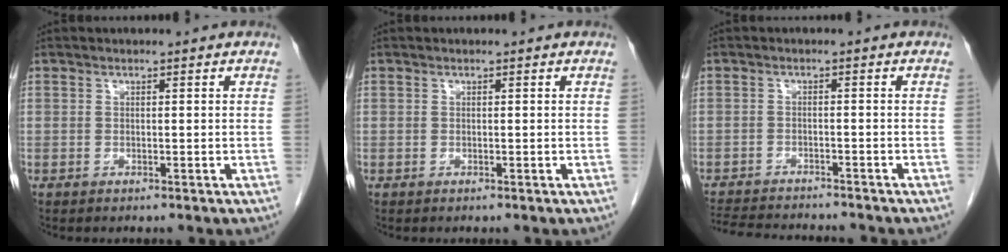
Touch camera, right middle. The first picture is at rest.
{"total": 0.0}
{"total": 11.5, "force": [-10.7, 1.6, 4.0], "torque": [-0.068, -0.008, -0.151]}